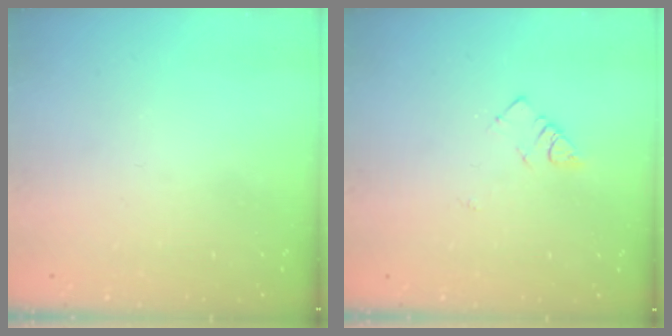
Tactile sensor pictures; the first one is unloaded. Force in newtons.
{"total": 2.8, "press": 2.7, "slide": 0.4}